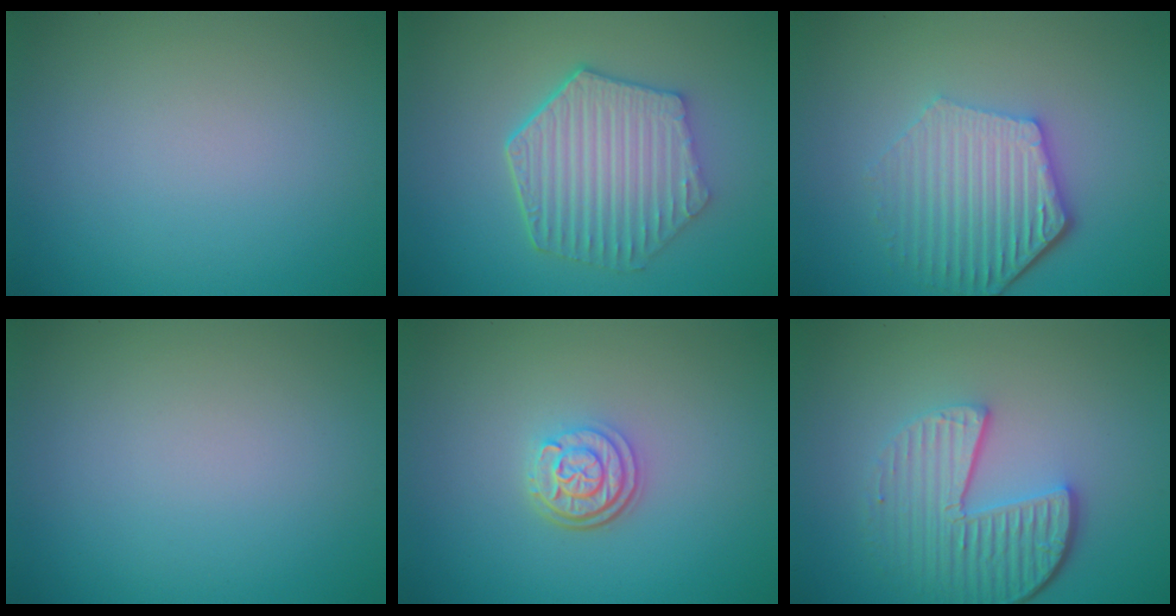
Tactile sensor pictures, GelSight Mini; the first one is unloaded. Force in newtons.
{"total": 6.5, "press": 4.9, "slide": 4.3}
{"total": 5.7, "press": 4.3, "slide": 3.8}
{"total": 0.0}
{"total": 3.0, "press": 2.4, "slide": 1.8}
{"total": 5.5, "press": 4.1, "slide": 3.6}